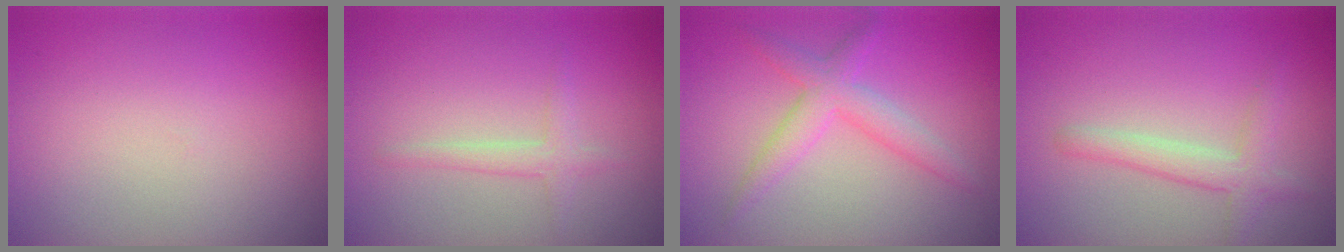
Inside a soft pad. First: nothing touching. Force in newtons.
{"total": 1.6, "press": 1.6, "slide": 0.1}
{"total": 3.2, "press": 3.2, "slide": 0.1}
{"total": 2.5, "press": 2.5, "slide": 0.2}